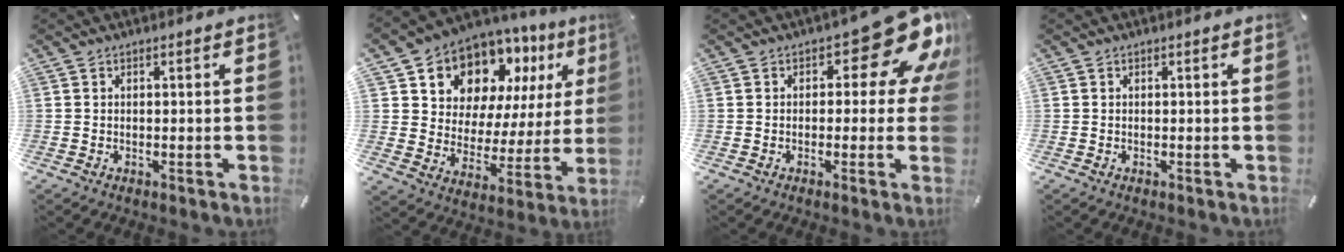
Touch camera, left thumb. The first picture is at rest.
{"total": 12.1, "force": [9.4, 7.3, 2.2], "torque": [-0.046, -0.097, 0.169]}
{"total": 14.4, "force": [6.8, 6.6, 10.9], "torque": [-0.133, -0.050, 0.114]}
{"total": 0.0}